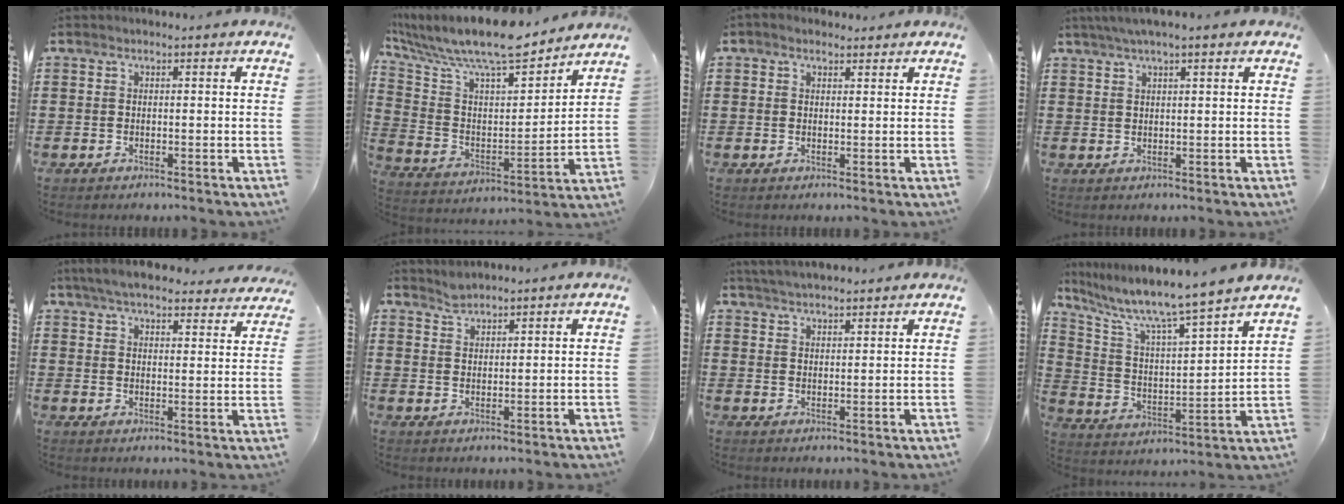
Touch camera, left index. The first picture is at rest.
{"total": 11.2, "force": [9.8, 2.3, 4.8], "torque": [-0.127, -0.068, 0.168]}
{"total": 1.4, "force": [1.0, 0.9, 0.4], "torque": [-0.010, 0.007, 0.019]}
{"total": 2.9, "force": [1.9, 0.3, 2.2], "torque": [-0.045, 0.007, 0.035]}
{"total": 5.4, "force": [5.0, 0.7, 1.7], "torque": [-0.053, -0.018, 0.090]}
{"total": 2.0, "force": [1.9, 0.3, 0.1], "torque": [-0.006, 0.001, 0.038]}
{"total": 3.2, "force": [3.2, 0.0, 0.5], "torque": [-0.017, -0.004, 0.060]}
{"total": 7.5, "force": [6.6, -0.4, 3.6], "torque": [-0.102, -0.057, 0.102]}